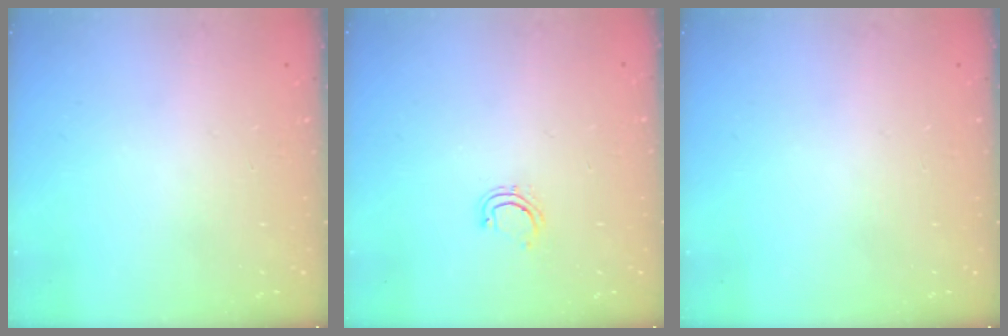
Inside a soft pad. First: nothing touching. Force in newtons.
{"total": 4.2, "press": 4.0, "slide": 1.2}
{"total": 0.0}